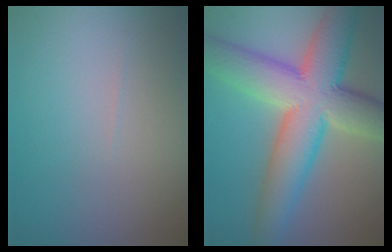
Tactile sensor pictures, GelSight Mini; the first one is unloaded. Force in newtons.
{"total": 11.0, "press": 11.0, "slide": 0.4}